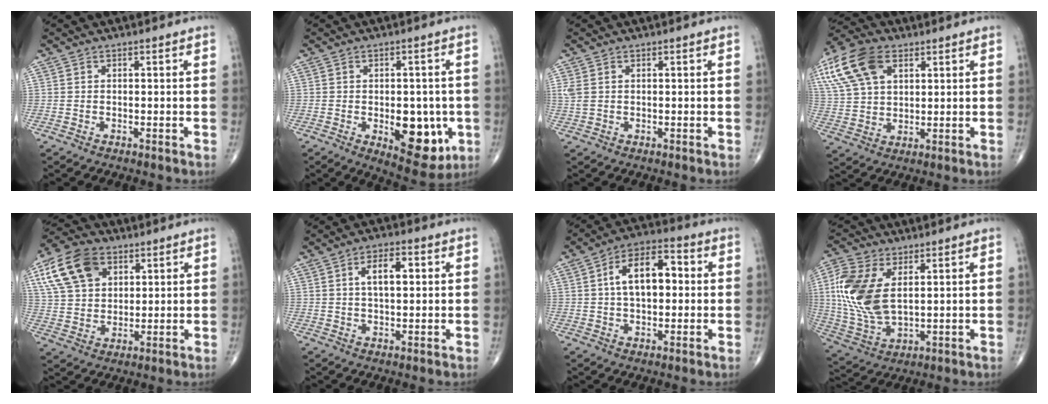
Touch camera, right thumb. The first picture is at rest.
{"total": 12.3, "force": [-3.0, 6.5, 10.0], "torque": [-0.094, -0.007, -0.028]}
{"total": 2.1, "force": [0.5, 1.4, 1.5], "torque": [-0.052, 0.007, 0.014]}
{"total": 17.2, "force": [7.8, 10.4, 11.2], "torque": [-0.250, 0.010, 0.147]}
{"total": 14.0, "force": [6.0, 9.2, 8.6], "torque": [-0.155, -0.003, 0.113]}
{"total": 5.9, "force": [1.4, 2.7, 5.0], "torque": [-0.082, 0.001, 0.021]}
{"total": 11.5, "force": [1.5, 6.4, 9.4], "torque": [-0.147, 0.021, 0.016]}
{"total": 15.1, "force": [3.3, 8.5, 12.0], "torque": [-0.269, -0.013, 0.070]}